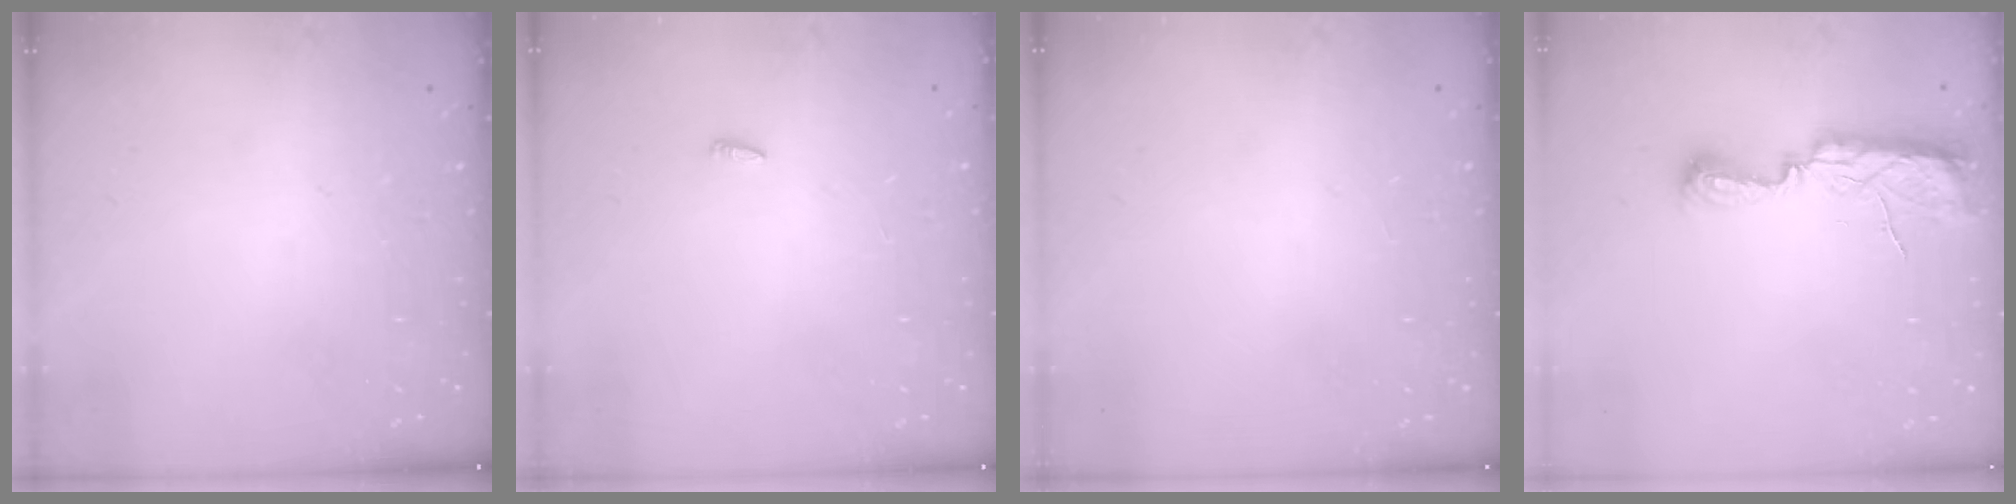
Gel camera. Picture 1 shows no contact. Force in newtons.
{"total": 1.8, "press": 1.7, "slide": 0.6}
{"total": 1.1, "press": 0.8, "slide": 0.7}
{"total": 10.5, "press": 9.0, "slide": 5.3}